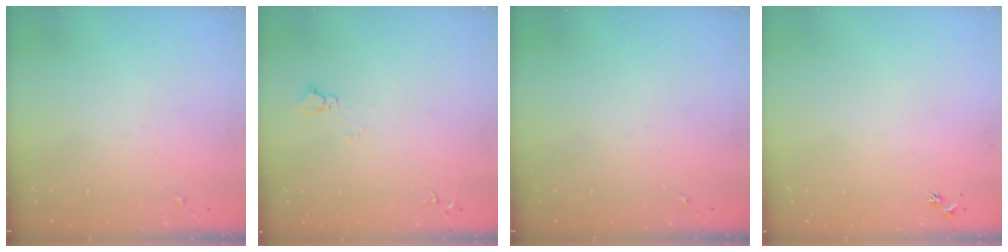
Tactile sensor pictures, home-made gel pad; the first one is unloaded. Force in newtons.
{"total": 4.1, "press": 4.1, "slide": 0.4}
{"total": 0.0}
{"total": 2.9, "press": 2.8, "slide": 0.3}